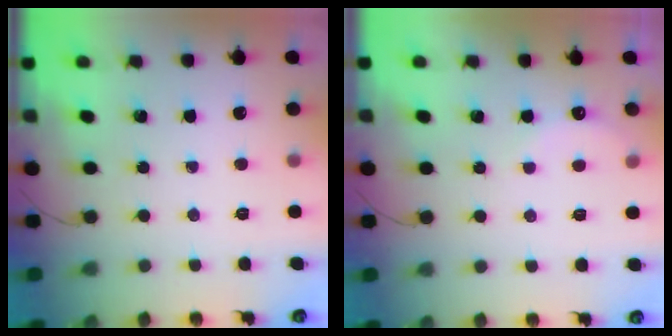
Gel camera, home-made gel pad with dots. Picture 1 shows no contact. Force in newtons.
{"total": 5.4, "press": 5.2, "slide": 1.5}